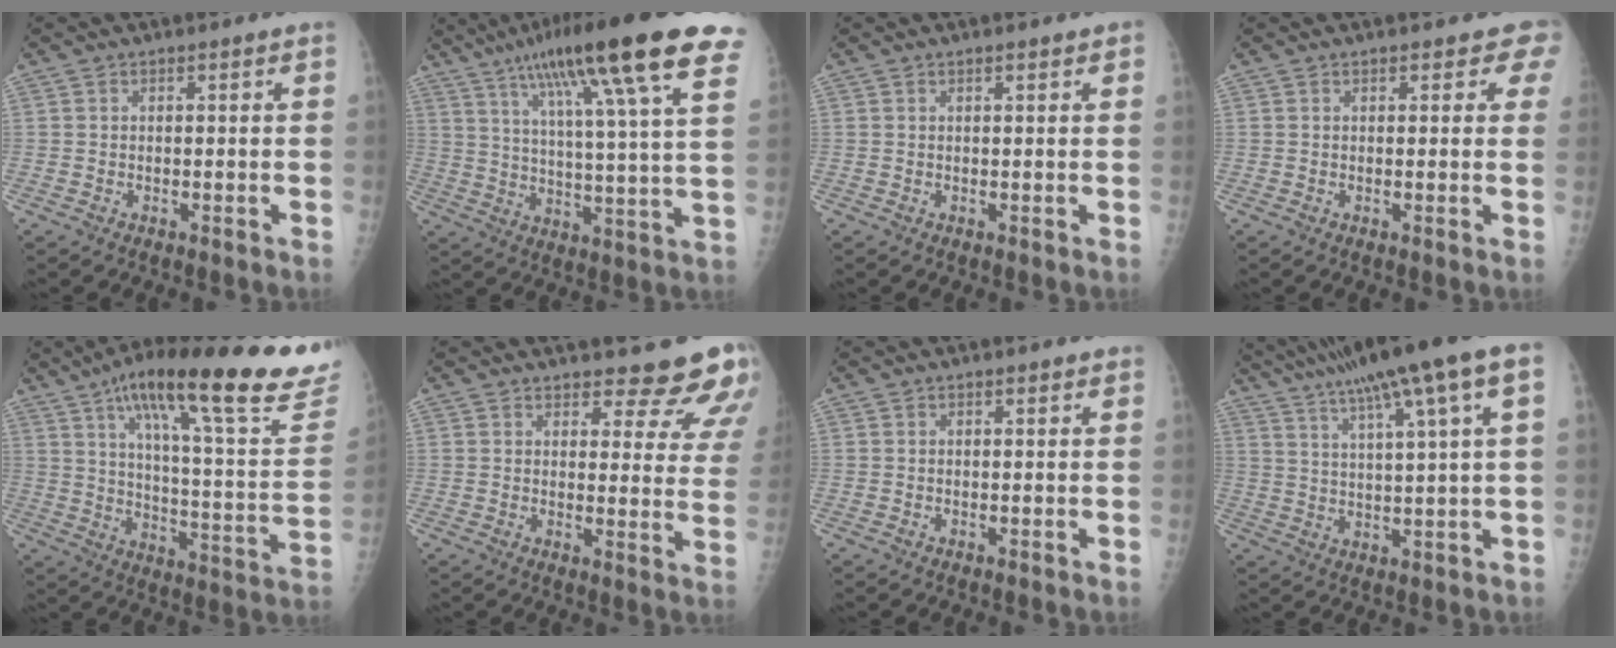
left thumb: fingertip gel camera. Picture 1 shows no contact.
{"total": 25.0, "force": [14.5, 3.2, 20.1], "torque": [-0.309, -0.016, 0.210]}
{"total": 1.1, "force": [0.7, 0.3, 0.7], "torque": [-0.010, 0.000, 0.008]}
{"total": 2.8, "force": [2.0, 1.5, 1.2], "torque": [0.016, -0.003, 0.013]}
{"total": 31.2, "force": [20.3, 6.8, 22.6], "torque": [-0.305, -0.052, 0.291]}
{"total": 13.3, "force": [11.9, 4.0, 4.5], "torque": [-0.004, -0.084, 0.123]}
{"total": 0.0}
{"total": 17.8, "force": [9.6, 1.3, 15.0], "torque": [-0.249, 0.015, 0.151]}